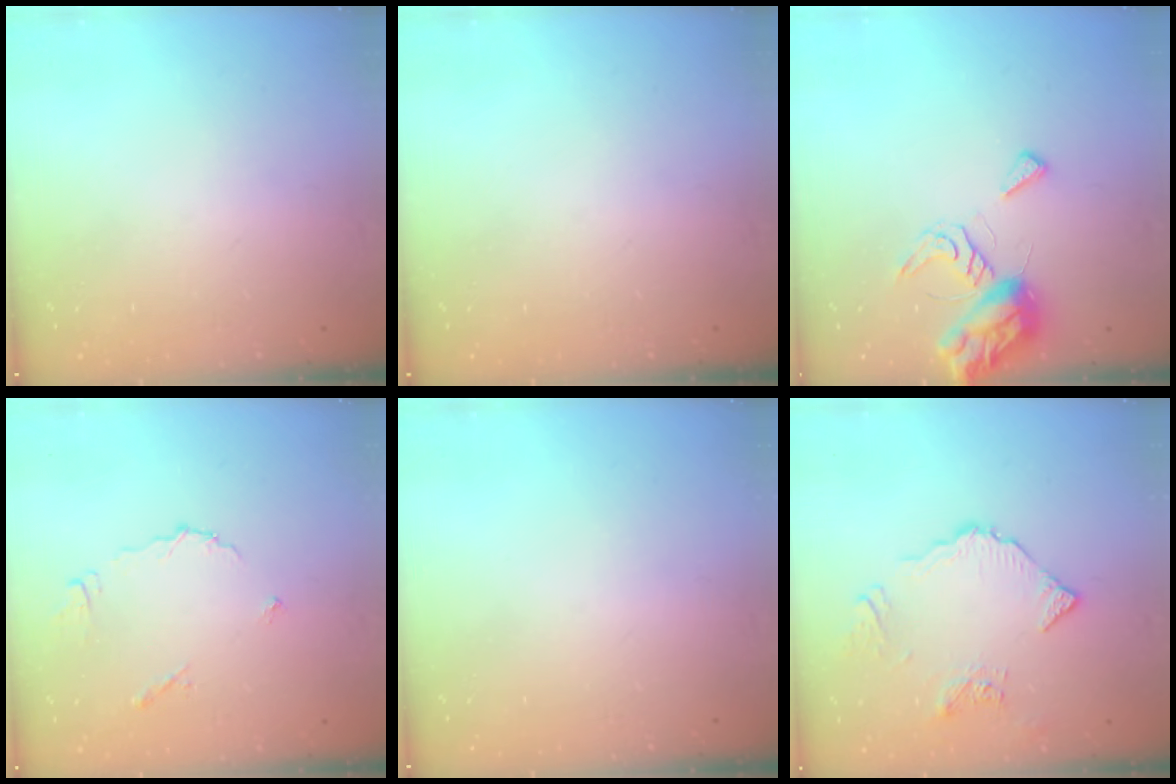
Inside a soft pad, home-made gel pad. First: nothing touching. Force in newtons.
{"total": 0.0}
{"total": 8.6, "press": 8.5, "slide": 1.0}
{"total": 6.4, "press": 6.3, "slide": 0.6}
{"total": 0.0}
{"total": 8.8, "press": 8.8, "slide": 0.9}